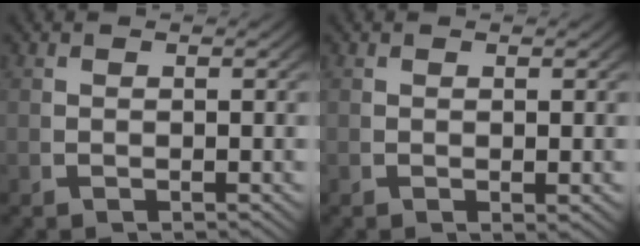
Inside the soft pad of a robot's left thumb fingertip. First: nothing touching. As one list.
[{"total": 0.7, "force": [0.3, 0.2, 0.6], "torque": [-0.008, -0.001, 0.007]}]